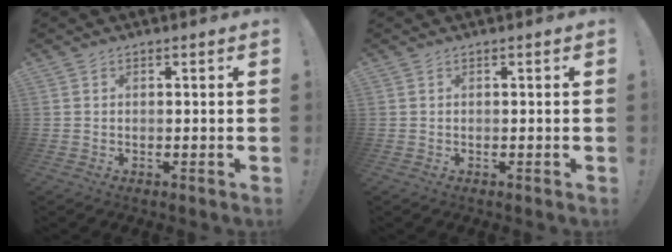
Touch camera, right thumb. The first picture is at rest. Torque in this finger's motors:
{"motor_torque": [-0.01, -0.01, 0.00, 0.00, 0.02]}